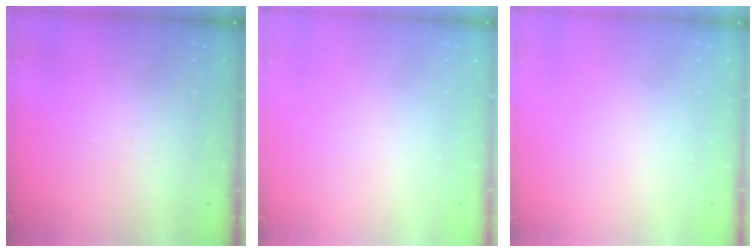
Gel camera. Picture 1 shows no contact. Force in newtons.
{"total": 0.0}
{"total": 0.0}